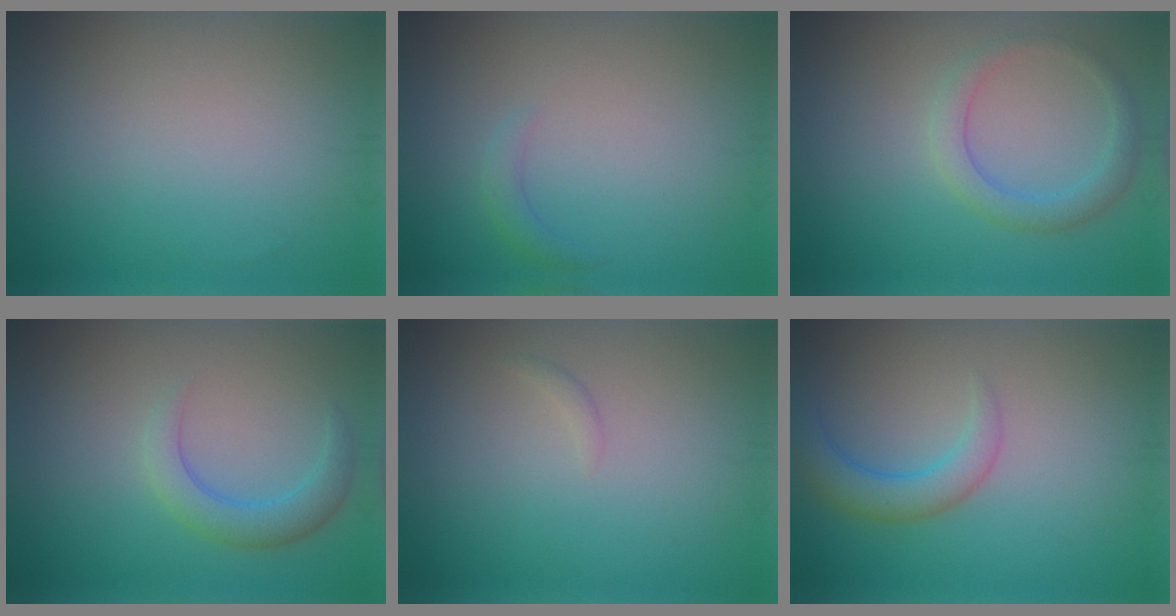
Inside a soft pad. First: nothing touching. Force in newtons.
{"total": 1.3, "press": 1.3, "slide": 0.1}
{"total": 2.6, "press": 2.6, "slide": 0.2}
{"total": 3.0, "press": 3.0, "slide": 0.2}
{"total": 0.5, "press": 0.5, "slide": 0.1}
{"total": 3.4, "press": 3.4, "slide": 0.3}